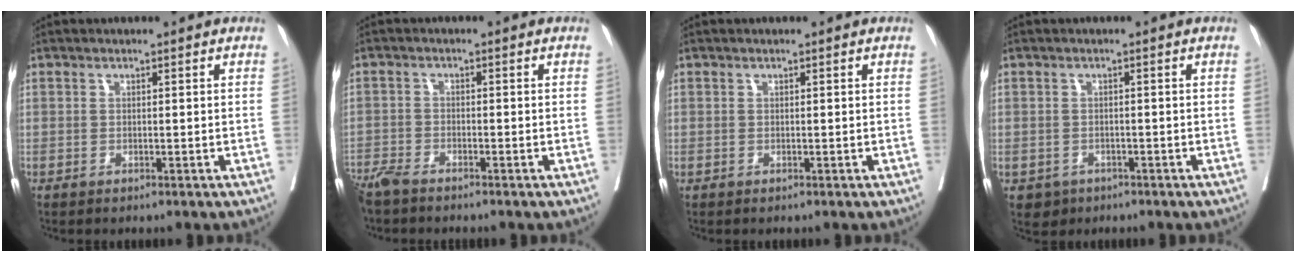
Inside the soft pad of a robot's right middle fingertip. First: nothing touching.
{"total": 4.1, "force": [-3.7, 0.6, 1.7], "torque": [-0.028, -0.012, -0.074]}
{"total": 0.0}
{"total": 2.6, "force": [-1.5, 2.1, 0.3], "torque": [-0.007, 0.004, -0.019]}